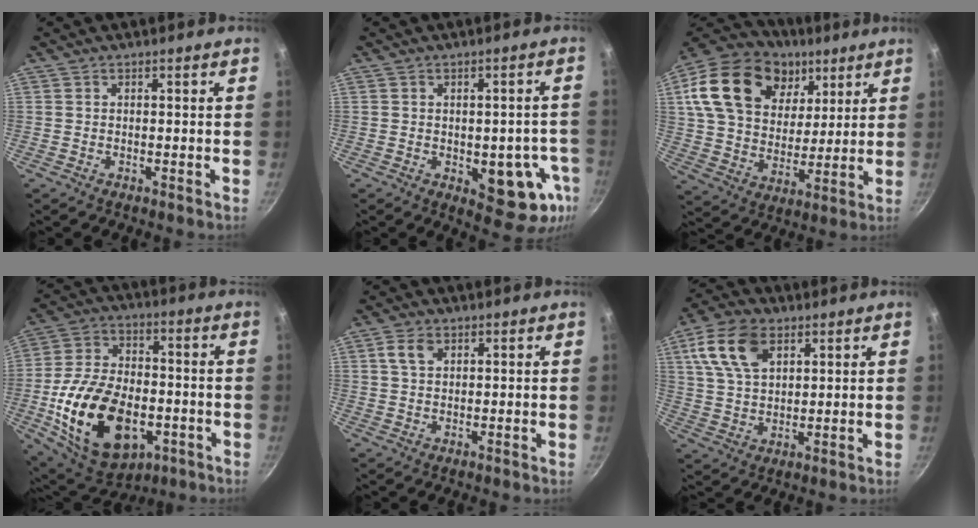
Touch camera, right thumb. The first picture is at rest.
{"total": 12.0, "force": [-3.1, 6.3, 9.7], "torque": [-0.061, 0.004, -0.033]}
{"total": 25.2, "force": [10.5, 17.6, 14.7], "torque": [-0.246, -0.013, 0.181]}
{"total": 23.9, "force": [-6.2, 14.7, 17.8], "torque": [-0.307, 0.024, -0.091]}
{"total": 3.6, "force": [1.5, 2.3, 2.4], "torque": [-0.038, 0.002, 0.027]}
{"total": 12.3, "force": [5.2, 7.4, 8.3], "torque": [-0.145, -0.002, 0.096]}